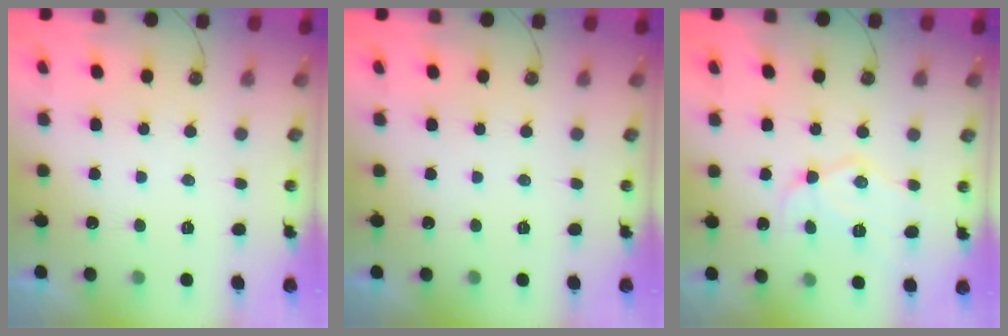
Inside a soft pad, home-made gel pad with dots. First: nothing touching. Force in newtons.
{"total": 0.0}
{"total": 12.8, "press": 12.8, "slide": 1.0}